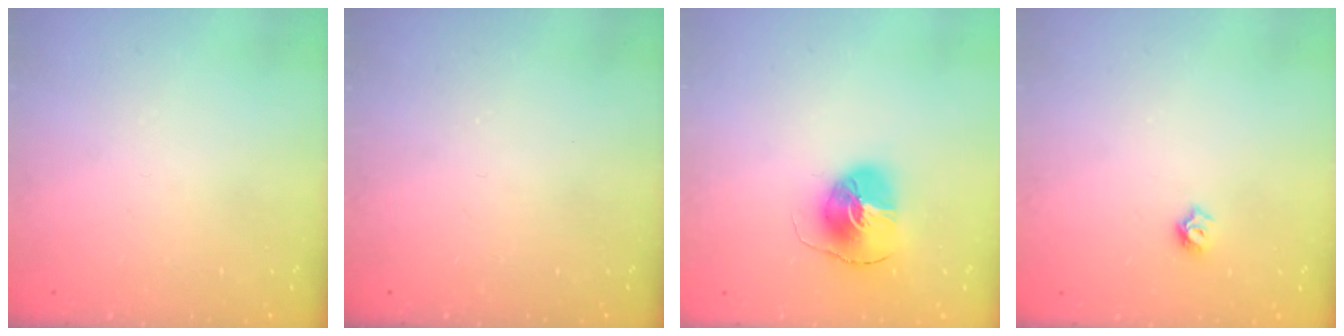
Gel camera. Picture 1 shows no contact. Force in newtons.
{"total": 0.0}
{"total": 8.7, "press": 8.7, "slide": 1.1}
{"total": 4.8, "press": 4.8, "slide": 0.6}